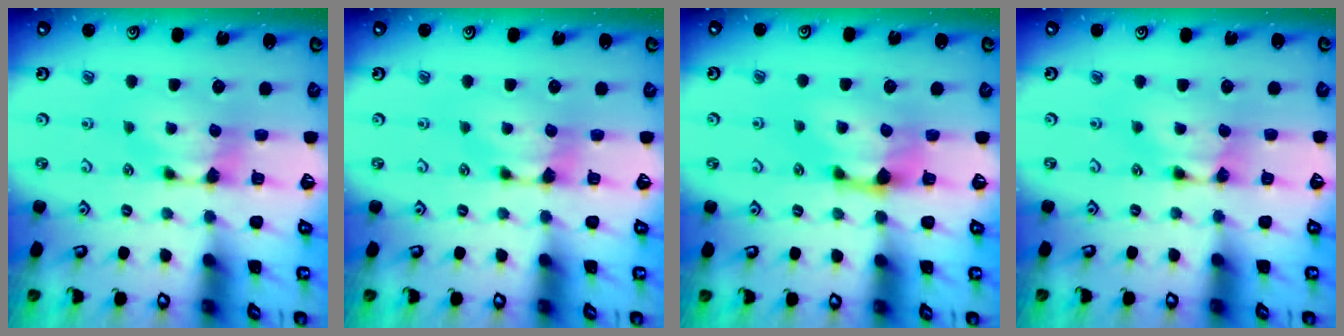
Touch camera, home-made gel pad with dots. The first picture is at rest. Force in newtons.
{"total": 0.0}
{"total": 1.7, "press": 1.1, "slide": 1.3}
{"total": 1.6, "press": 1.6, "slide": 0.2}